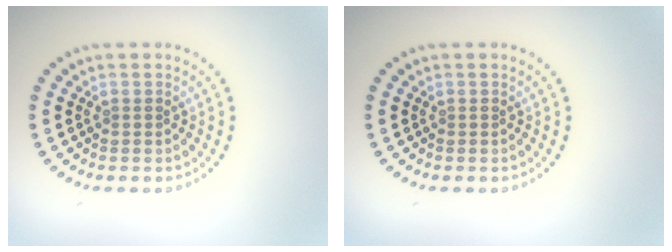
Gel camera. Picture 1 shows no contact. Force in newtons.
{"total": 0.0}